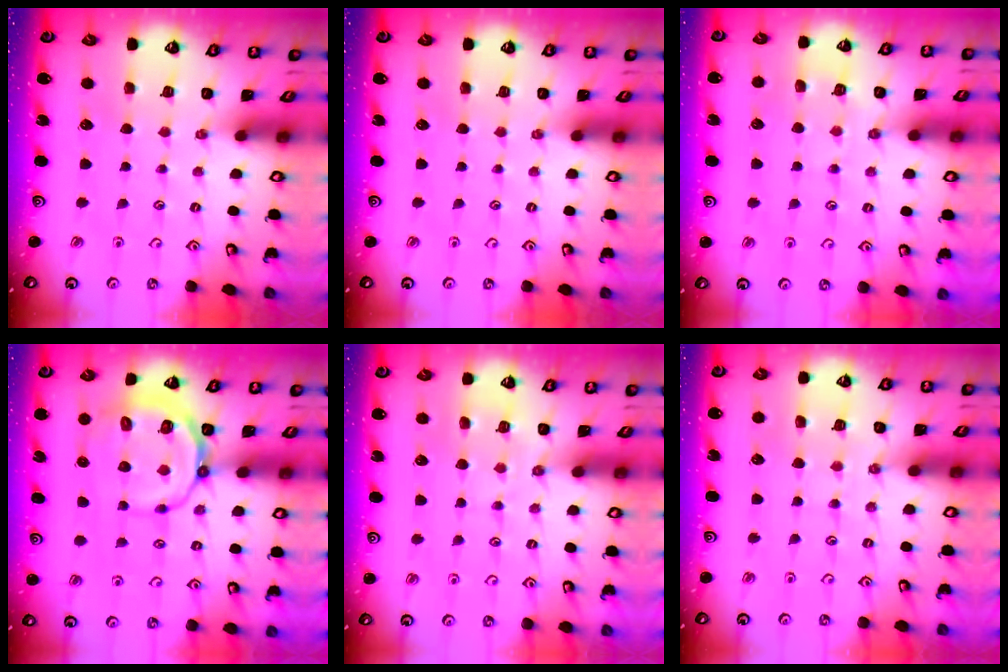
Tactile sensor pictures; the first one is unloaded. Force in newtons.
{"total": 0.0}
{"total": 5.3, "press": 5.2, "slide": 0.6}
{"total": 9.8, "press": 9.5, "slide": 2.4}
{"total": 5.1, "press": 5.0, "slide": 0.7}
{"total": 3.9, "press": 3.9, "slide": 0.7}